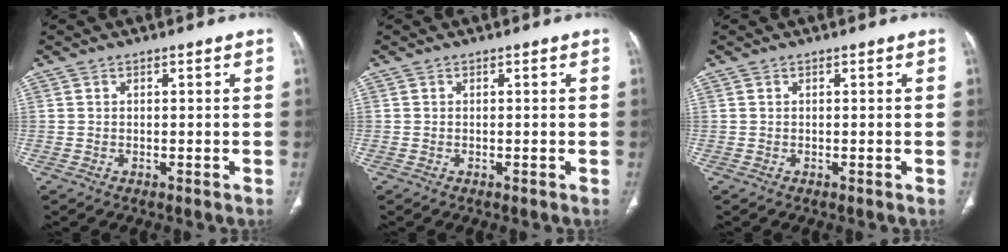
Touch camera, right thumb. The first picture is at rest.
{"total": 0.0}
{"total": 0.0}